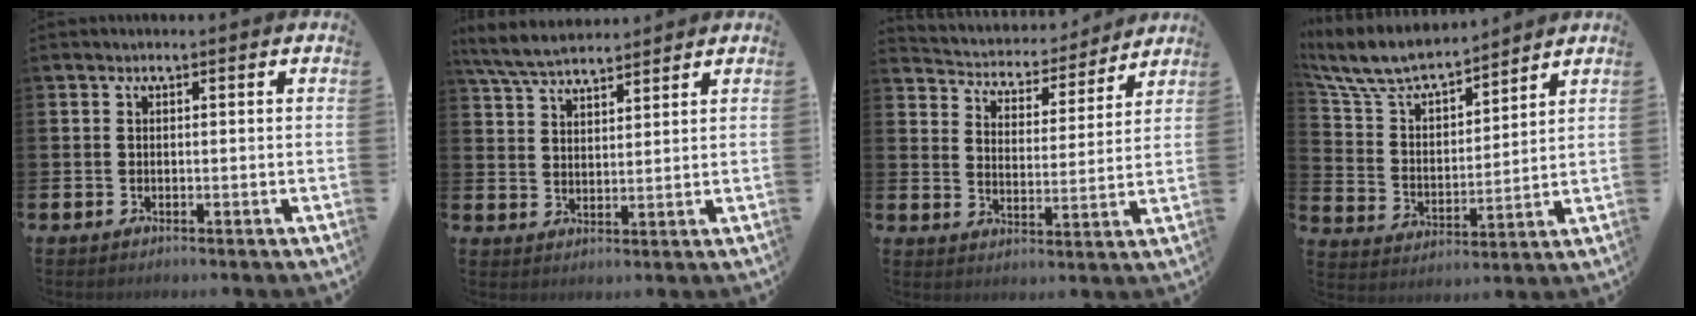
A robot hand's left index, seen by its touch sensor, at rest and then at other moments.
{"total": 5.7, "force": [5.4, 1.0, 1.5], "torque": [-0.052, -0.017, 0.101]}
{"total": 4.4, "force": [4.2, 1.5, 0.1], "torque": [-0.034, -0.038, 0.066]}
{"total": 8.8, "force": [7.9, 2.3, 3.0], "torque": [-0.100, -0.051, 0.141]}